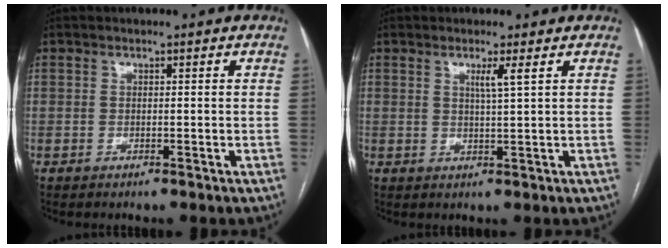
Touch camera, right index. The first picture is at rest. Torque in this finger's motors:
{"motor_torque": [0.03, 0.04, 0.00, 0.04]}